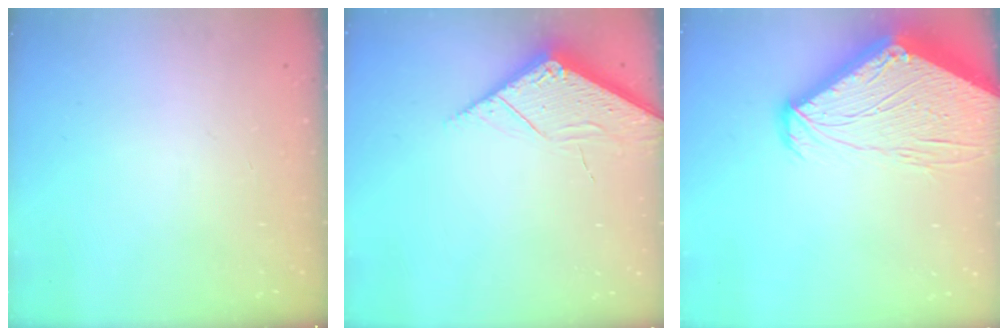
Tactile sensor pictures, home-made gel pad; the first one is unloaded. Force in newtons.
{"total": 3.9, "press": 3.9, "slide": 0.4}
{"total": 12.6, "press": 12.6, "slide": 1.2}